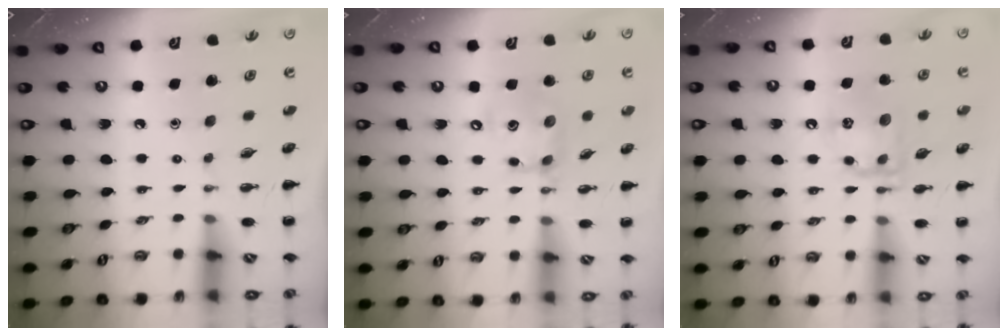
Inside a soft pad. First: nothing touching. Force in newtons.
{"total": 12.2, "press": 12.0, "slide": 1.9}
{"total": 15.4, "press": 15.3, "slide": 2.0}